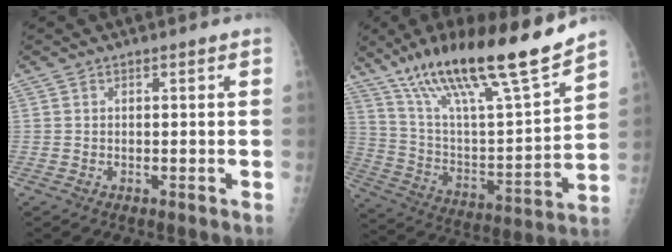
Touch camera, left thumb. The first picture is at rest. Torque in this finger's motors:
{"motor_torque": [0.37, 0.26, 1.49, -1.28, 0.20]}